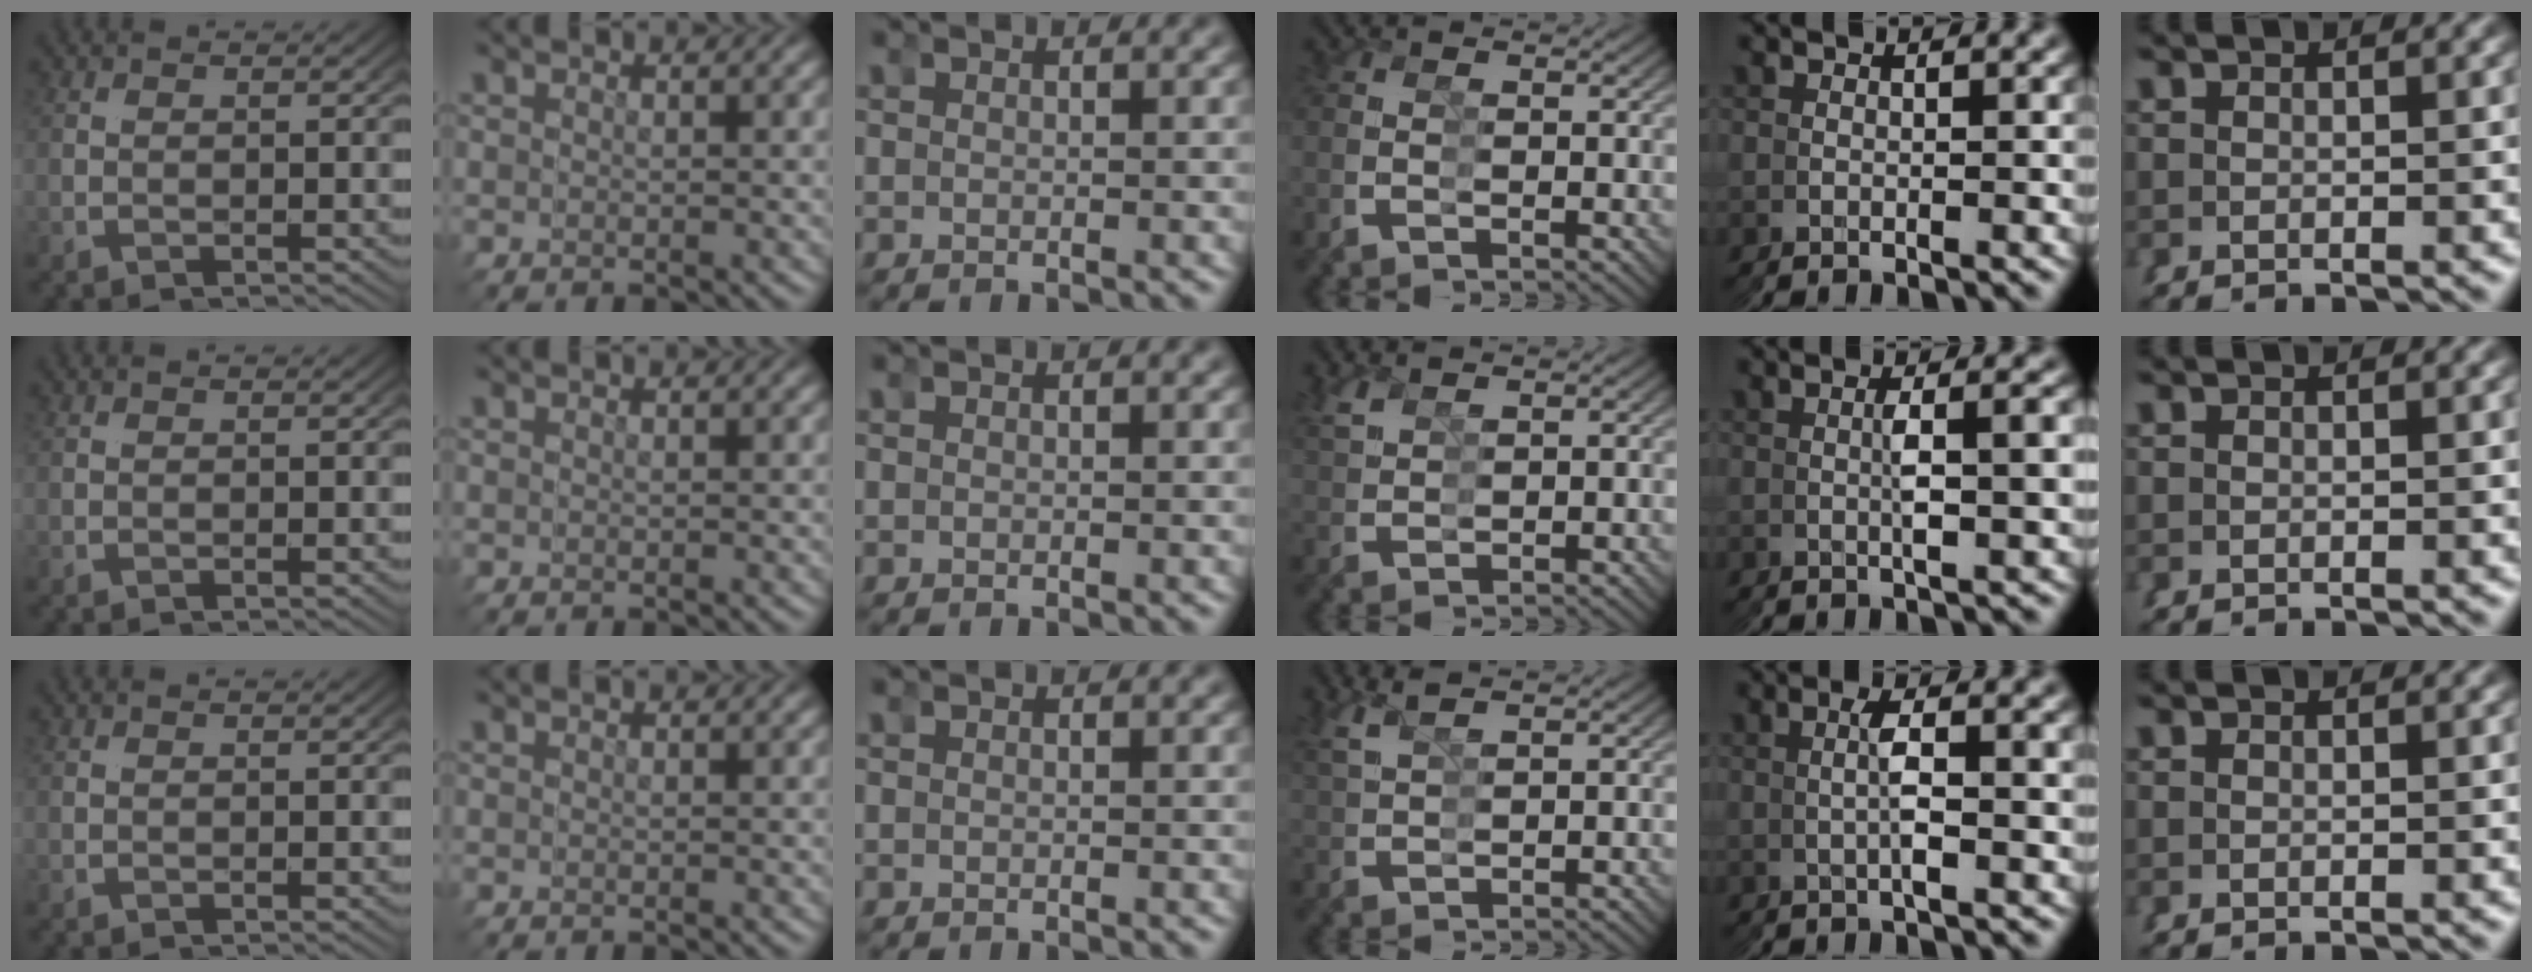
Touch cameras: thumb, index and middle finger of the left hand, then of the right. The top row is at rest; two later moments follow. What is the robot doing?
{"motion": "grasp_and_lifting", "object": "pipette"}